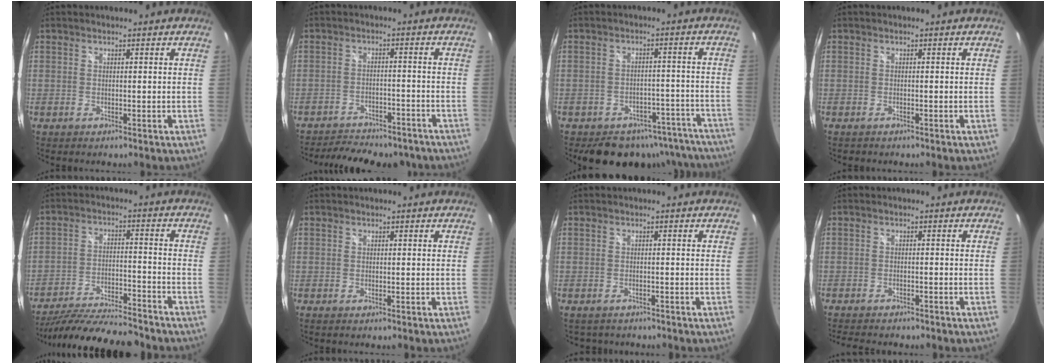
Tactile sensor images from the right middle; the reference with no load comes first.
{"total": 15.6, "force": [-13.3, 5.1, 6.3], "torque": [-0.131, -0.004, -0.169]}
{"total": 15.8, "force": [-12.9, 7.8, 4.6], "torque": [-0.083, 0.034, -0.137]}
{"total": 0.6, "force": [-0.5, 0.2, 0.2], "torque": [-0.004, 0.000, -0.010]}
{"total": 18.5, "force": [-16.3, 2.7, 8.3], "torque": [-0.161, -0.024, -0.254]}
{"total": 0.0}
{"total": 2.6, "force": [-2.2, 1.3, 0.6], "torque": [-0.016, -0.008, -0.031]}
{"total": 7.4, "force": [-6.3, 2.1, 3.2], "torque": [-0.069, -0.016, -0.092]}